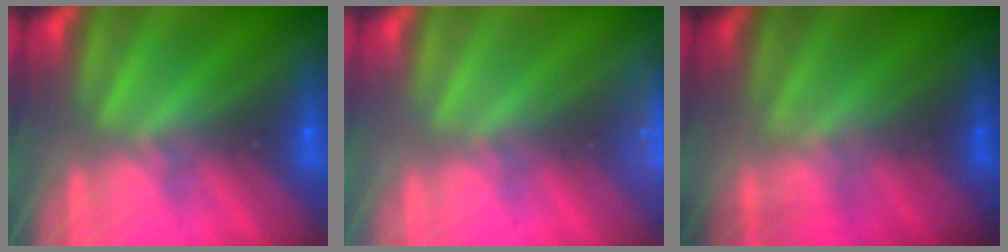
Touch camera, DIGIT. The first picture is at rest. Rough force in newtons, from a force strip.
{"total": 2.4}
{"total": 1.9}